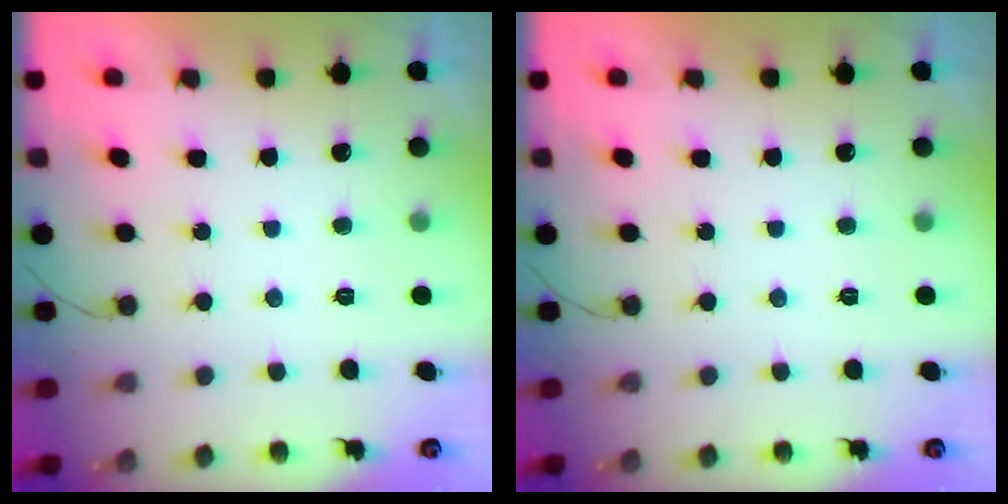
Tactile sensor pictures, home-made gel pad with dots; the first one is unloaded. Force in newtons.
{"total": 0.0}